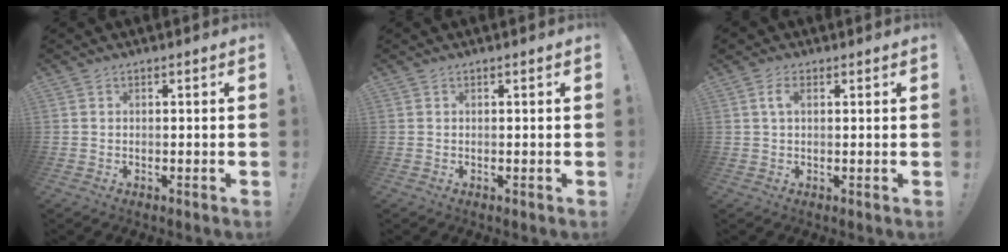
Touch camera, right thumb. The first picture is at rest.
{"total": 0.0}
{"total": 3.9, "force": [1.5, 2.0, 3.0], "torque": [-0.054, 0.003, 0.025]}